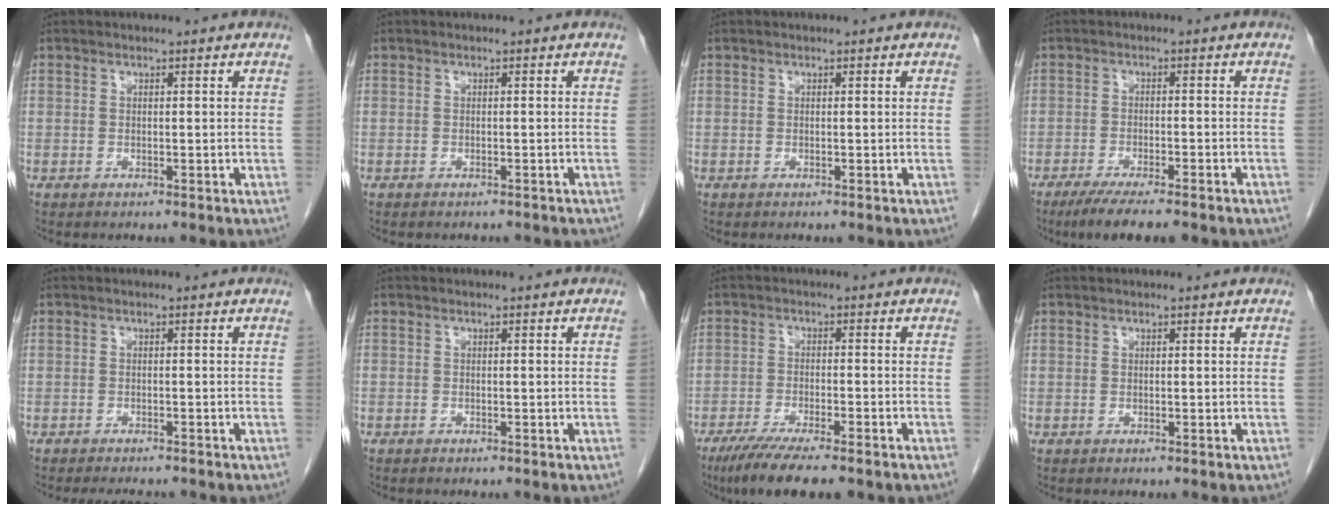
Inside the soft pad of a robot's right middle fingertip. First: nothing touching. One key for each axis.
{"total": 2.9, "fx": -2.5, "fy": 1.0, "fz": 0.9, "tx": -0.015, "ty": -0.004, "tz": -0.026}
{"total": 0.0}
{"total": 9.4, "fx": -7.2, "fy": 1.7, "fz": 5.9, "tx": -0.081, "ty": -0.016, "tz": -0.102}
{"total": 4.6, "fx": -4.2, "fy": 1.1, "fz": 1.7, "tx": -0.017, "ty": -0.005, "tz": -0.057}
{"total": 0.0}
{"total": 10.7, "fx": -8.1, "fy": 1.6, "fz": 6.8, "tx": -0.102, "ty": -0.020, "tz": -0.122}
{"total": 0.0}